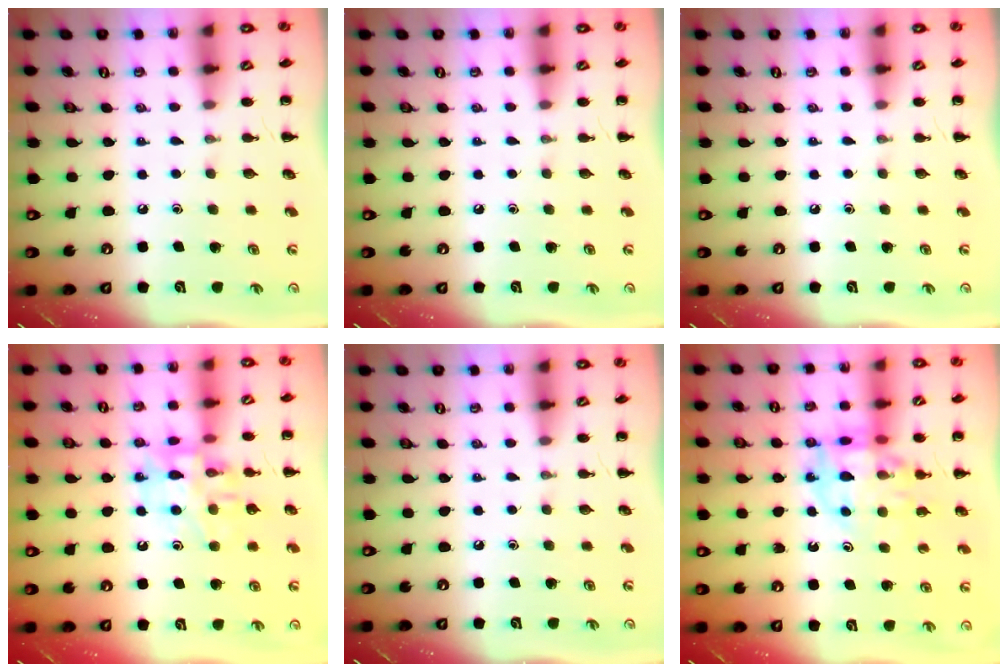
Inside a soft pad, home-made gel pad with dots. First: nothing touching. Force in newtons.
{"total": 0.0}
{"total": 0.0}
{"total": 13.4, "press": 13.3, "slide": 1.7}
{"total": 0.0}
{"total": 12.8, "press": 12.5, "slide": 3.1}